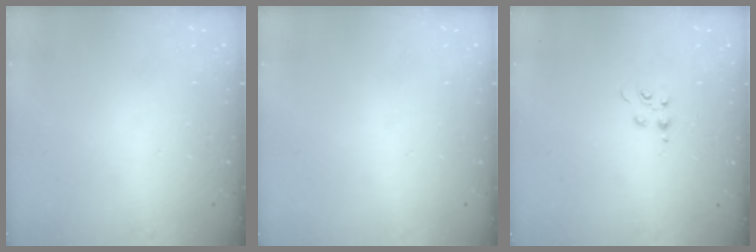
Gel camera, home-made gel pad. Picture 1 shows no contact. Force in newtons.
{"total": 0.8, "press": 0.7, "slide": 0.3}
{"total": 4.9, "press": 4.9, "slide": 0.5}